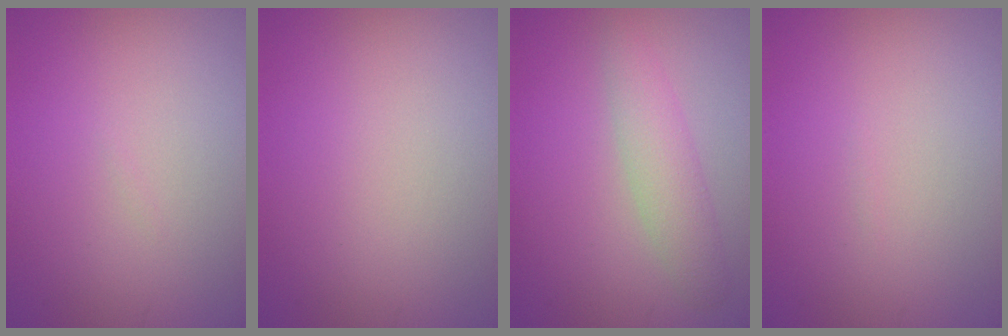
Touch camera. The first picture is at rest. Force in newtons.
{"total": 0.0}
{"total": 2.8, "press": 2.8, "slide": 0.0}
{"total": 0.0}